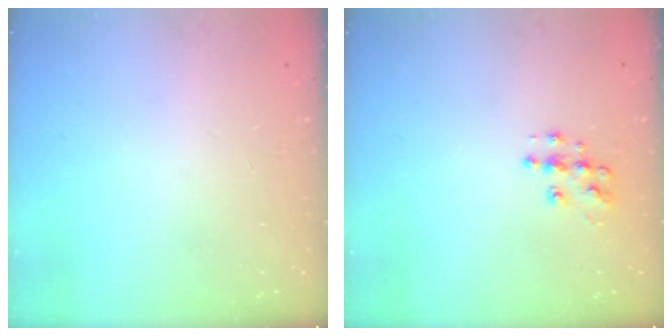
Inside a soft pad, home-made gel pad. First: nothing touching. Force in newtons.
{"total": 8.5, "press": 8.5, "slide": 0.5}